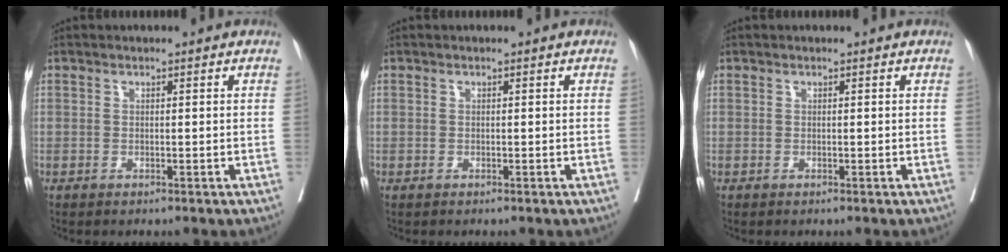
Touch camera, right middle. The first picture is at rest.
{"total": 0.0}
{"total": 0.0}